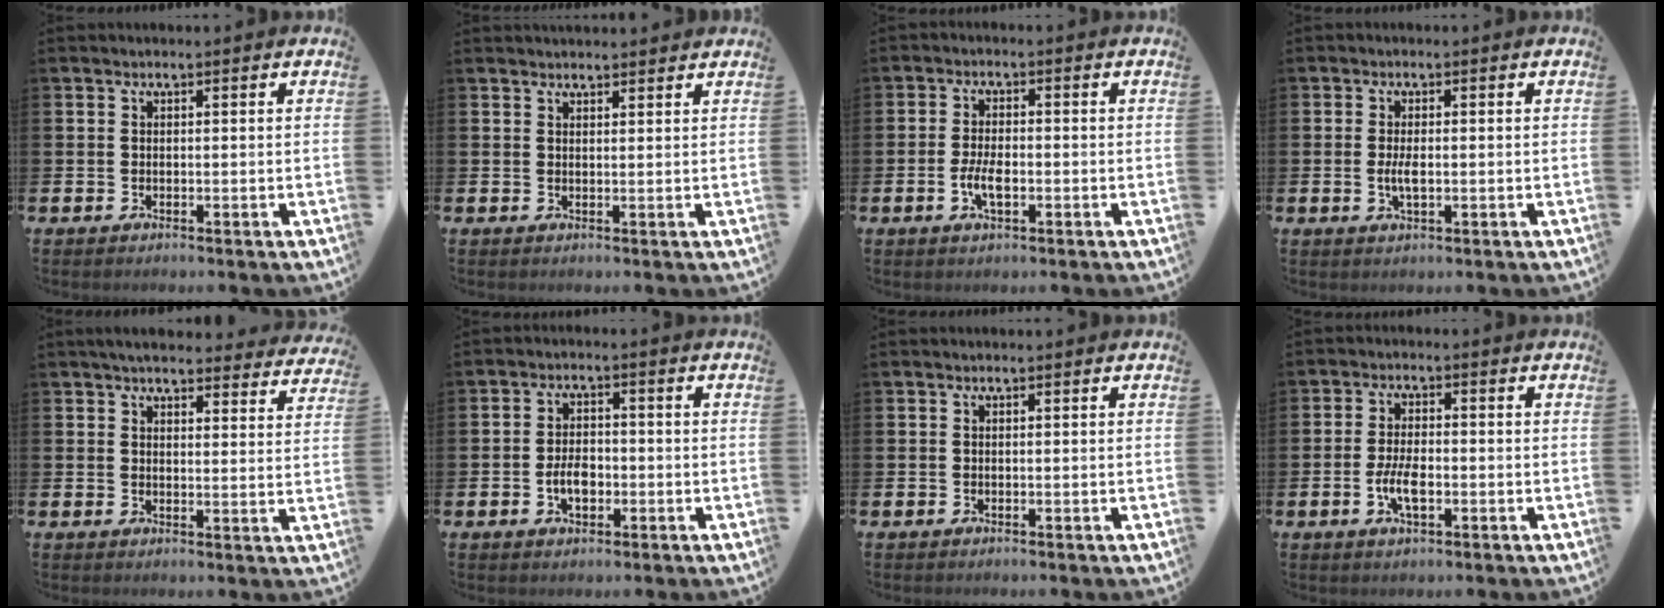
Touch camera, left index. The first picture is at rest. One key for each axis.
{"total": 1.8, "fx": 1.8, "fy": 0.3, "fz": 0.0, "tx": 0.008, "ty": -0.008, "tz": 0.030}
{"total": 3.7, "fx": -0.9, "fy": 1.5, "fz": 3.2, "tx": -0.061, "ty": 0.000, "tz": -0.019}
{"total": 2.4, "fx": -0.1, "fy": 0.9, "fz": 2.2, "tx": -0.039, "ty": -0.001, "tz": -0.004}
{"total": 4.4, "fx": 4.2, "fy": 1.0, "fz": 1.0, "tx": -0.028, "ty": -0.020, "tz": 0.074}
{"total": 3.7, "fx": -1.0, "fy": 2.3, "fz": 2.7, "tx": -0.039, "ty": 0.001, "tz": -0.022}
{"total": 0.0}
{"total": 4.3, "fx": -1.1, "fy": 1.7, "fz": 3.8, "tx": -0.069, "ty": 0.003, "tz": -0.021}